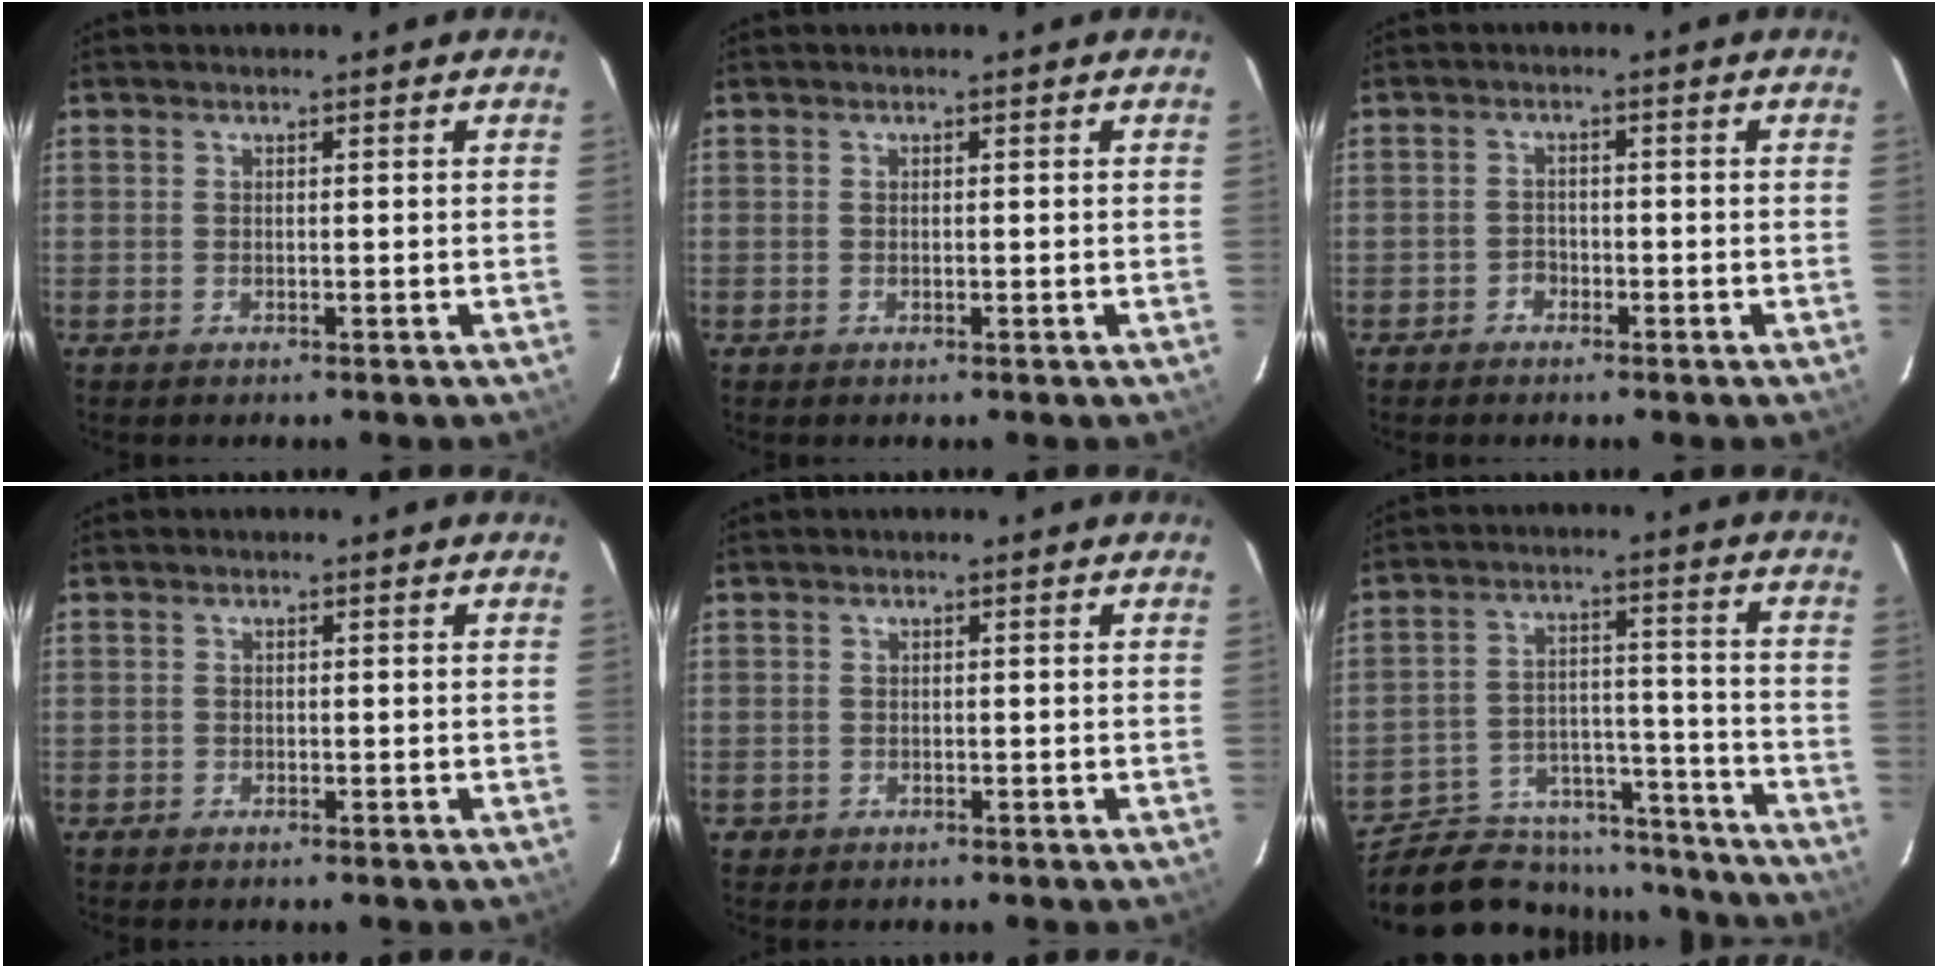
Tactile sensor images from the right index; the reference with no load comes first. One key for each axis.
{"total": 0.0}
{"total": 1.9, "fx": -1.4, "fy": 1.3, "fz": 0.1, "tx": -0.001, "ty": 0.007, "tz": -0.023}
{"total": 0.5, "fx": -0.4, "fy": 0.4, "fz": -0.1, "tx": 0.001, "ty": 0.003, "tz": -0.007}
{"total": 1.1, "fx": -0.3, "fy": 1.1, "fz": 0.0, "tx": 0.000, "ty": 0.004, "tz": -0.001}
{"total": 20.9, "fx": -16.7, "fy": 10.3, "fz": 7.2, "tx": -0.152, "ty": 0.038, "tz": -0.216}